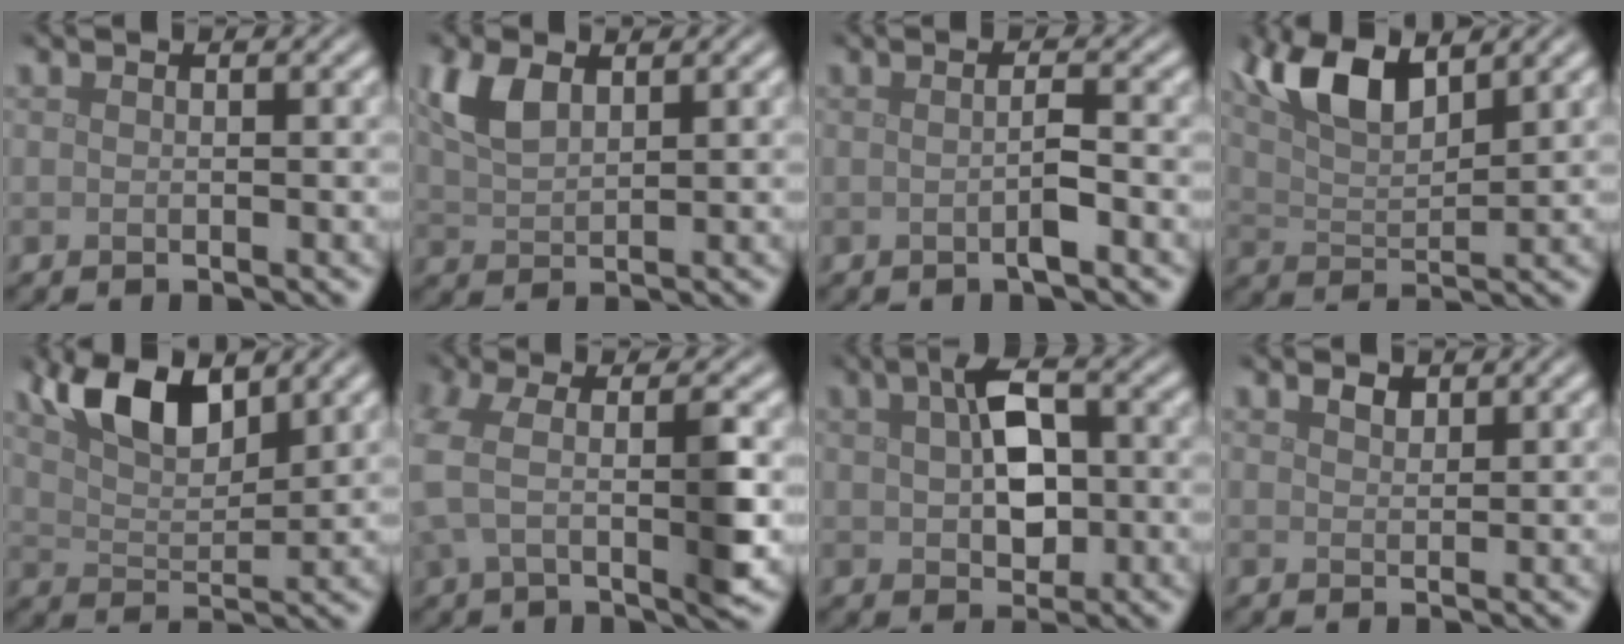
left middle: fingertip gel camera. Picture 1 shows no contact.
{"total": 3.7, "force": [1.9, 1.9, 2.5], "torque": [-0.065, 0.006, 0.040]}
{"total": 2.0, "force": [-0.3, 0.2, 1.9], "torque": [-0.034, 0.001, -0.008]}
{"total": 6.7, "force": [4.1, 2.5, 4.7], "torque": [-0.098, 0.012, 0.075]}
{"total": 6.5, "force": [4.2, 2.6, 4.2], "torque": [-0.083, 0.007, 0.075]}
{"total": 6.3, "force": [-0.6, 2.2, 5.9], "torque": [-0.128, -0.006, -0.016]}
{"total": 5.4, "force": [0.6, 3.2, 4.4], "torque": [-0.080, 0.010, 0.010]}
{"total": 1.0, "force": [0.8, 0.5, 0.3], "torque": [-0.008, 0.000, 0.016]}